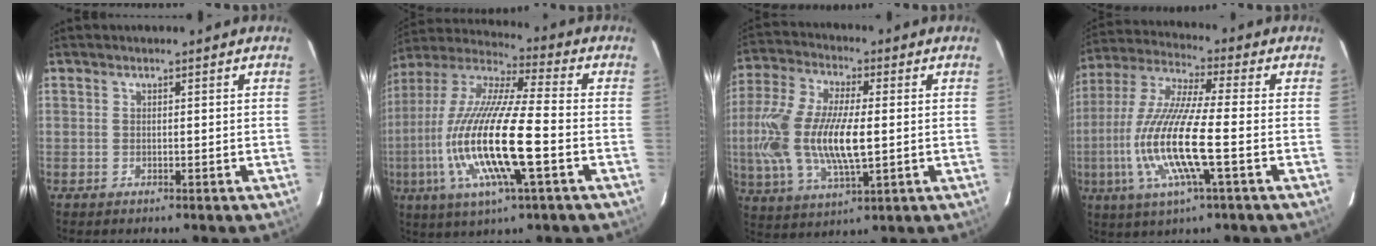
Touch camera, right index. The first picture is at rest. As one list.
[{"total": 21.4, "force": [-5.6, 3.6, 20.4], "torque": [-0.401, -0.027, -0.112]}, {"total": 17.9, "force": [-0.8, 7.1, 16.4], "torque": [-0.341, -0.004, -0.017]}, {"total": 16.3, "force": [-4.0, 2.0, 15.7], "torque": [-0.323, -0.012, -0.079]}]